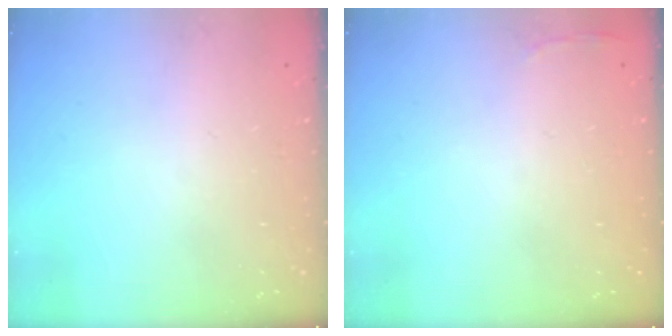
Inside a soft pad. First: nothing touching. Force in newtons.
{"total": 2.8, "press": 2.6, "slide": 0.9}